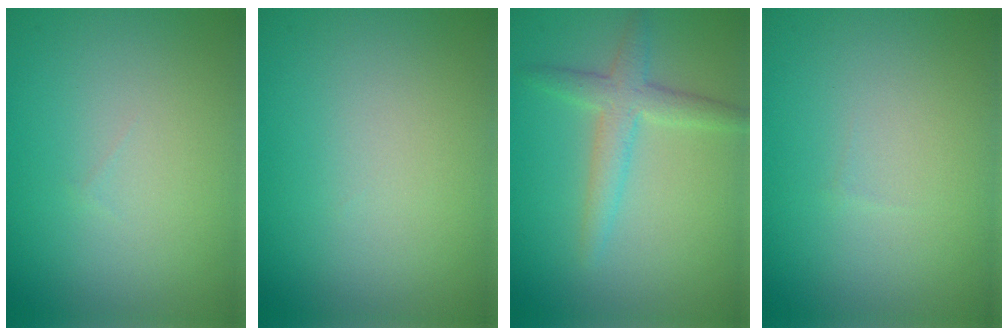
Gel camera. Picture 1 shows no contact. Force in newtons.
{"total": 0.0}
{"total": 2.9, "press": 2.9, "slide": 0.0}
{"total": 0.0}